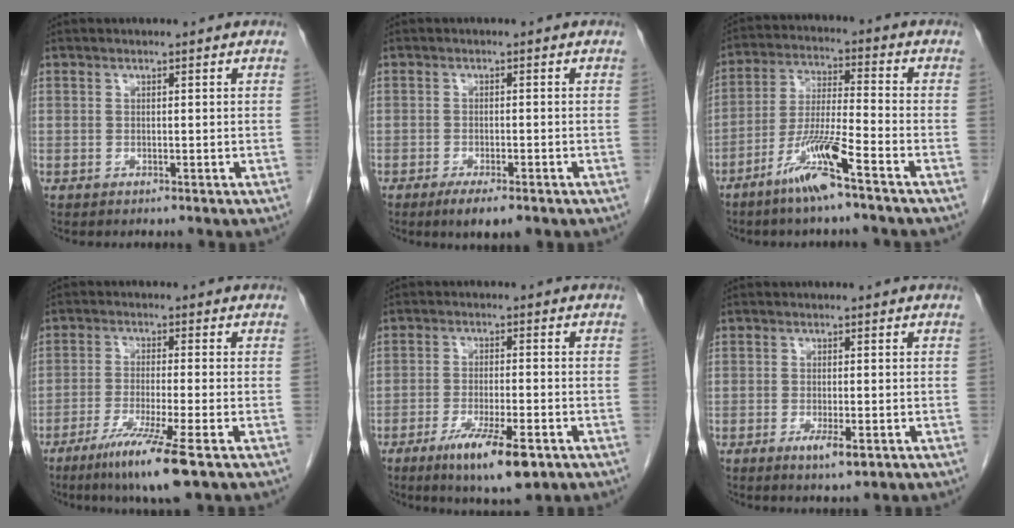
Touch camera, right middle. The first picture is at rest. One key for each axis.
{"total": 4.4, "fx": -2.9, "fy": 1.0, "fz": 3.2, "tx": -0.053, "ty": -0.008, "tz": -0.041}
{"total": 9.7, "fx": -6.0, "fy": -0.2, "fz": 7.6, "tx": -0.155, "ty": -0.015, "tz": -0.118}
{"total": 8.8, "fx": -5.1, "fy": -0.6, "fz": 7.2, "tx": -0.134, "ty": -0.028, "tz": -0.090}
{"total": 9.1, "fx": -5.0, "fy": 1.4, "fz": 7.4, "tx": -0.129, "ty": -0.019, "tz": -0.078}
{"total": 3.3, "fx": -1.4, "fy": 0.7, "fz": 2.8, "tx": -0.049, "ty": -0.005, "tz": -0.019}